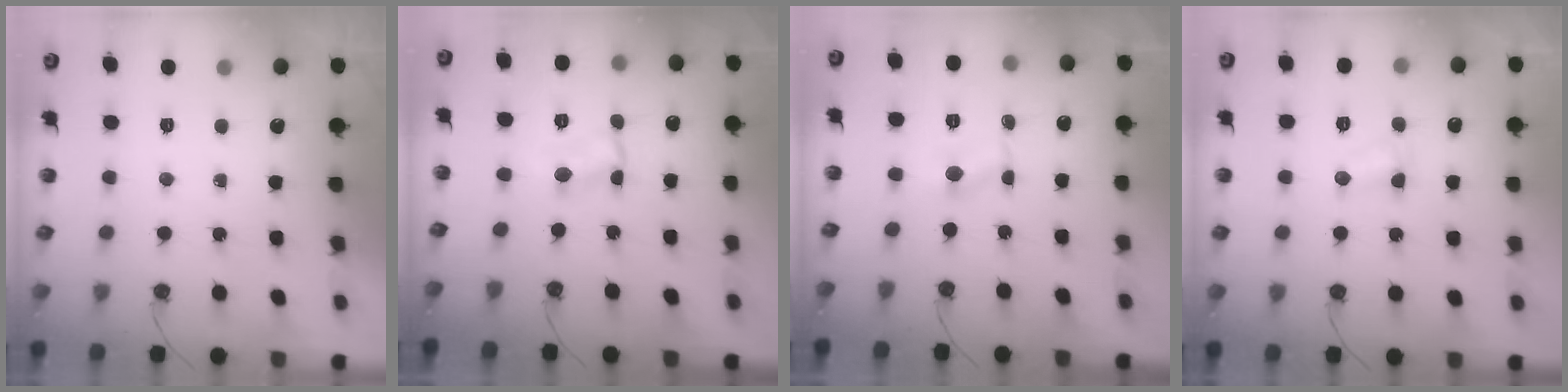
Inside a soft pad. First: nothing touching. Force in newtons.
{"total": 1.9, "press": 1.9, "slide": 0.0}
{"total": 1.7, "press": 1.6, "slide": 0.2}
{"total": 3.7, "press": 3.7, "slide": 0.5}